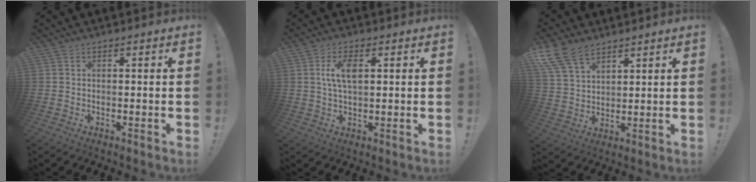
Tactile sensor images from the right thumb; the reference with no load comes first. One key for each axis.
{"total": 6.5, "fx": 1.5, "fy": 3.1, "fz": 5.5, "tx": -0.103, "ty": 0.001, "tz": 0.022}
{"total": 11.7, "fx": 8.2, "fy": 6.3, "fz": 5.4, "tx": -0.114, "ty": -0.035, "tz": 0.164}